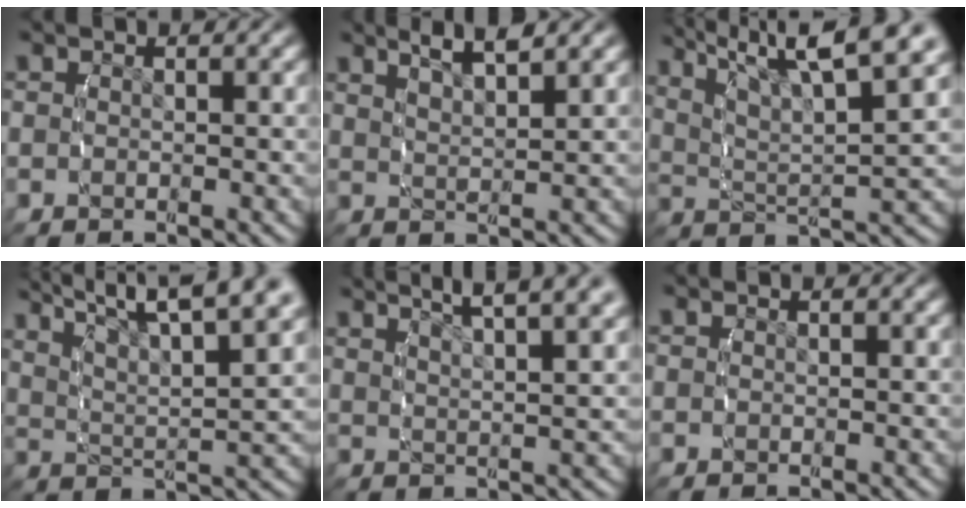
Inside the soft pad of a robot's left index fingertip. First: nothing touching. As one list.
[{"total": 4.5, "force": [3.2, 1.5, 2.8], "torque": [-0.053, 0.006, 0.046]}, {"total": 8.6, "force": [4.9, 3.6, 6.1], "torque": [-0.104, 0.006, 0.071]}, {"total": 9.4, "force": [5.2, 4.3, 6.5], "torque": [-0.100, 0.006, 0.070]}, {"total": 7.7, "force": [5.5, 2.5, 4.7], "torque": [-0.068, 0.019, 0.076]}, {"total": 0.0}]